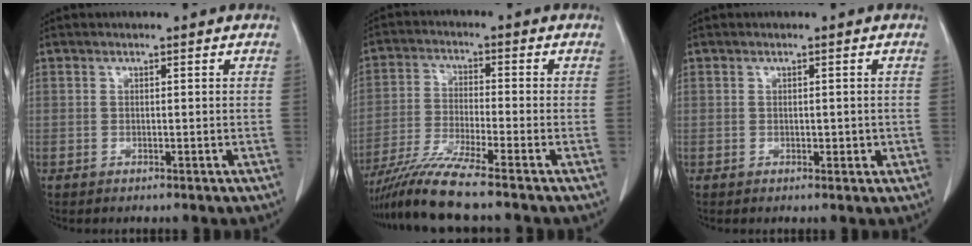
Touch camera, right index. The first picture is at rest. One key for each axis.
{"total": 8.6, "fx": -7.1, "fy": -1.4, "fz": 4.7, "tx": -0.092, "ty": -0.027, "tz": -0.134}
{"total": 1.4, "fx": -0.1, "fy": 1.0, "fz": 1.0, "tx": -0.011, "ty": 0.003, "tz": 0.001}